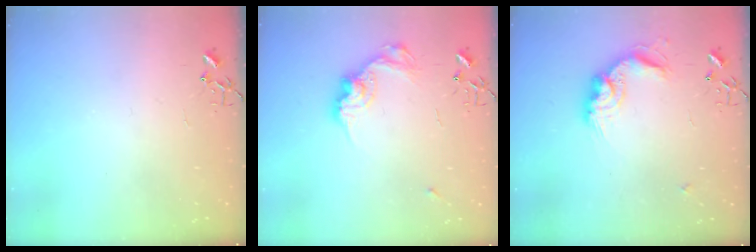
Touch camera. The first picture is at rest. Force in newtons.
{"total": 13.5, "press": 13.5, "slide": 0.8}
{"total": 15.0, "press": 15.0, "slide": 0.6}